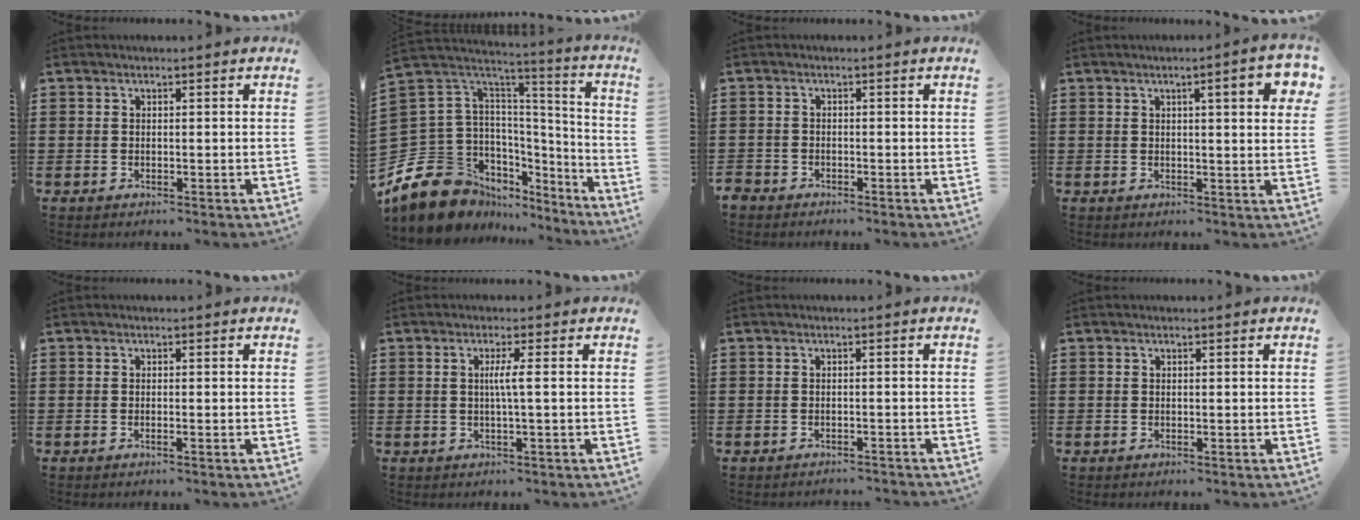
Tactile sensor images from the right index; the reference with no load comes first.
{"total": 14.4, "force": [-9.5, 9.2, 5.7], "torque": [-0.170, -0.005, -0.168]}
{"total": 1.4, "force": [-1.3, 0.5, -0.1], "torque": [-0.003, 0.000, -0.029]}
{"total": 5.4, "force": [2.0, 0.8, 4.9], "torque": [-0.080, -0.002, 0.027]}
{"total": 0.5, "force": [-0.2, -0.1, 0.5], "torque": [-0.008, -0.004, -0.003]}
{"total": 2.7, "force": [0.1, -0.2, 2.7], "torque": [-0.051, -0.004, -0.002]}
{"total": 1.1, "force": [-1.1, 0.1, -0.1], "torque": [-0.003, 0.000, -0.023]}
{"total": 0.0}